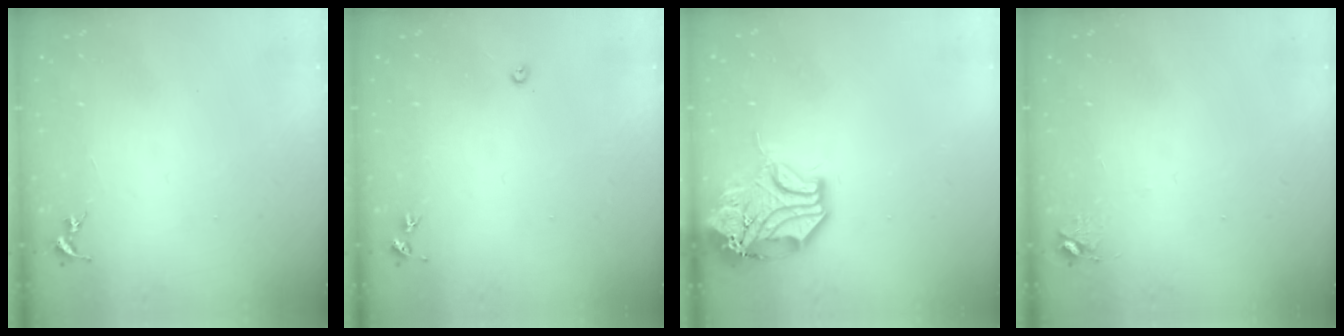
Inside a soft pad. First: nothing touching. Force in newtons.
{"total": 3.0, "press": 3.0, "slide": 0.4}
{"total": 15.9, "press": 15.7, "slide": 2.2}
{"total": 4.7, "press": 4.7, "slide": 0.6}